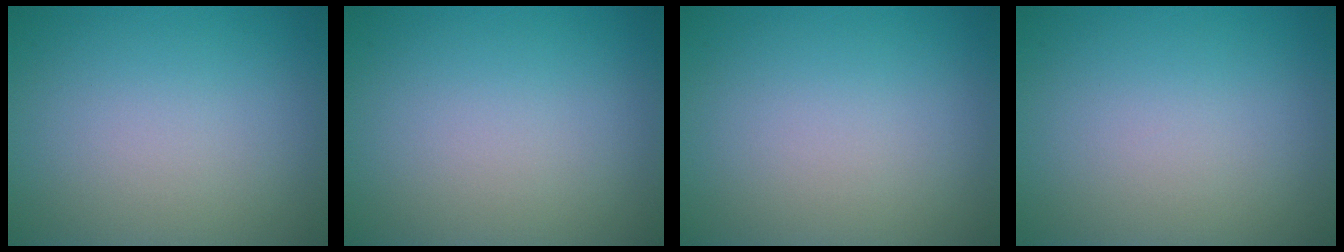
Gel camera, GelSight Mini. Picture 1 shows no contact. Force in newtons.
{"total": 0.0}
{"total": 0.0}
{"total": 0.0}